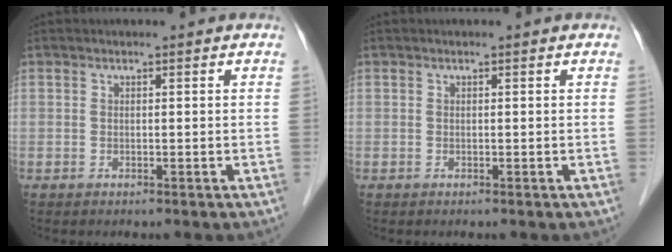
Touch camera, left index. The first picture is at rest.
{"total": 0.0}